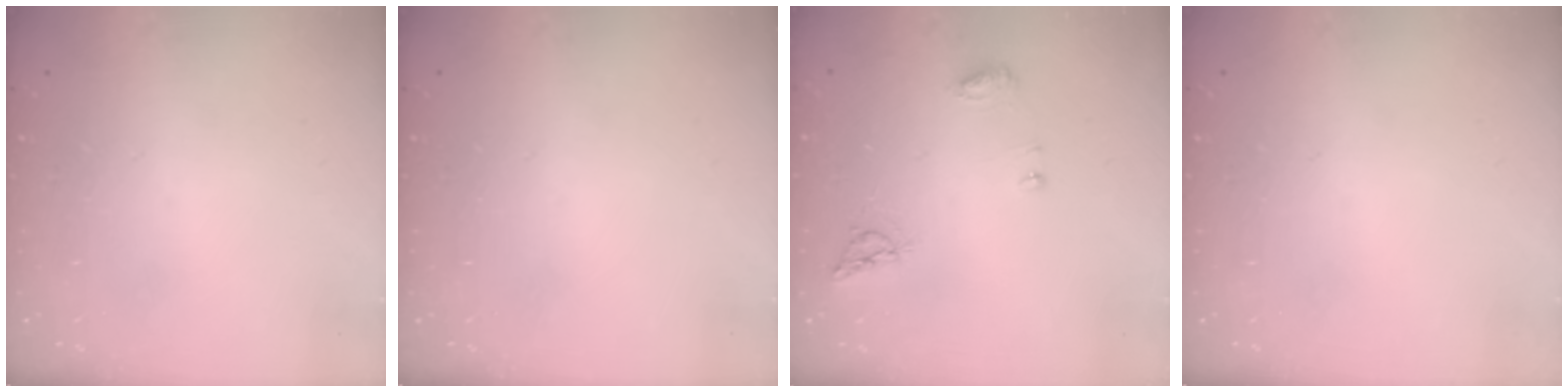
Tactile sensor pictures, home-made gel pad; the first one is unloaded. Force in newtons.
{"total": 0.0}
{"total": 6.6, "press": 6.5, "slide": 0.6}
{"total": 0.0}